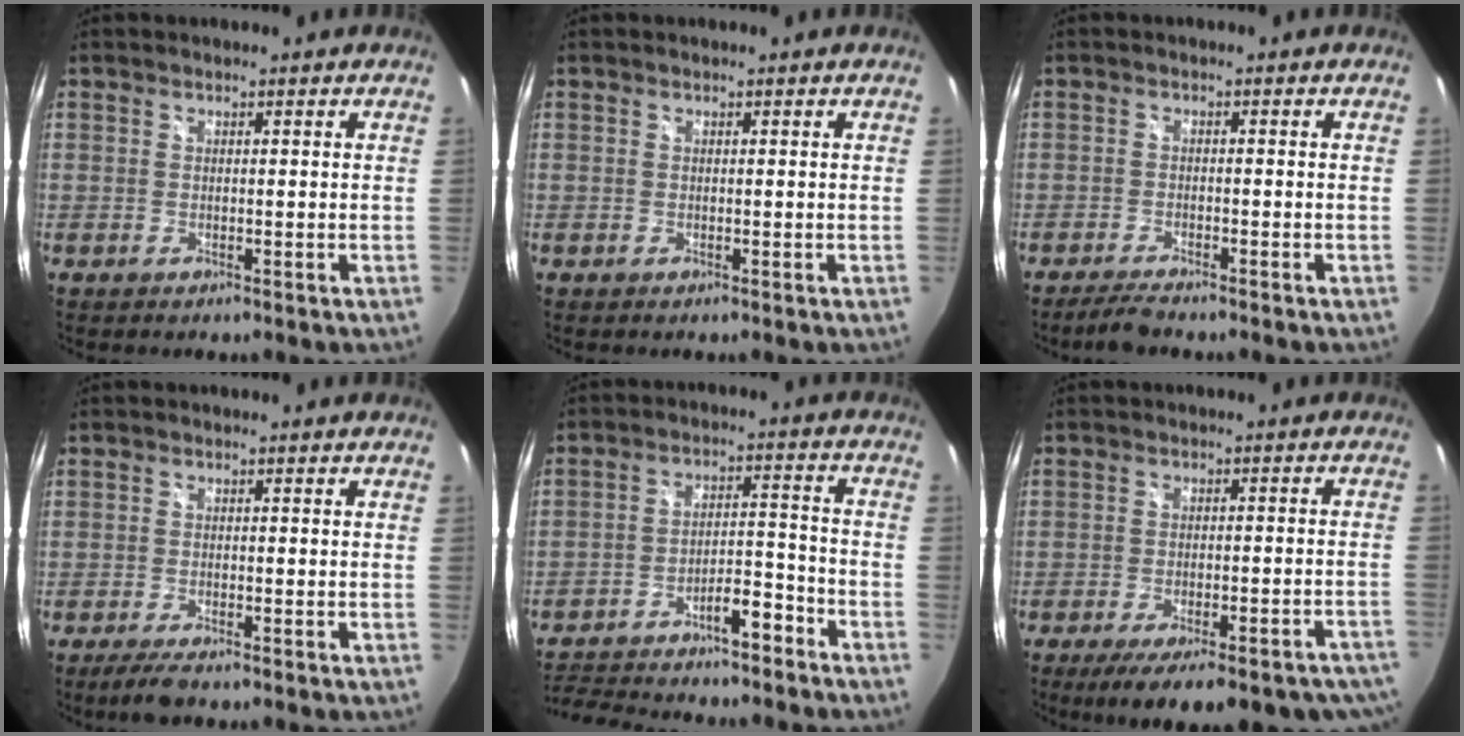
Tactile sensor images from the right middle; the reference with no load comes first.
{"total": 0.0}
{"total": 3.4, "force": [-3.0, 0.4, 1.5], "torque": [-0.045, -0.007, -0.057]}
{"total": 3.7, "force": [-2.9, 0.6, 2.2], "torque": [-0.055, -0.011, -0.054]}
{"total": 16.0, "force": [-13.3, 4.1, 8.0], "torque": [-0.148, 0.027, -0.199]}
{"total": 20.0, "force": [-15.5, 5.4, 11.4], "torque": [-0.174, -0.038, -0.191]}